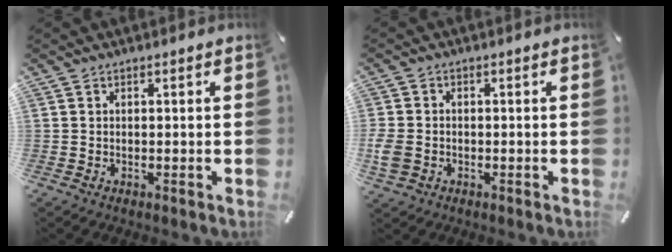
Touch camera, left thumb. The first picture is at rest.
{"total": 4.1, "force": [-1.0, 3.3, 2.3], "torque": [-0.058, 0.000, -0.020]}